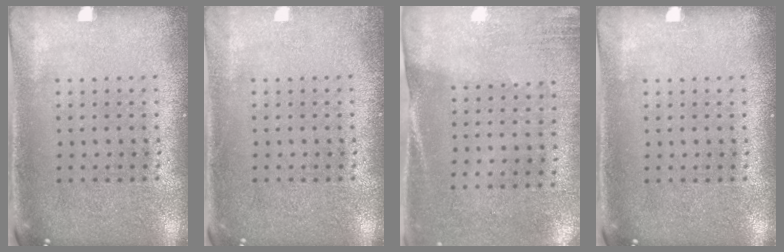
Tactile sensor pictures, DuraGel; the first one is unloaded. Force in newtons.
{"total": 1.1, "press": 1.1, "slide": 0.3}
{"total": 2.6, "press": 2.3, "slide": 1.3}
{"total": 0.0}